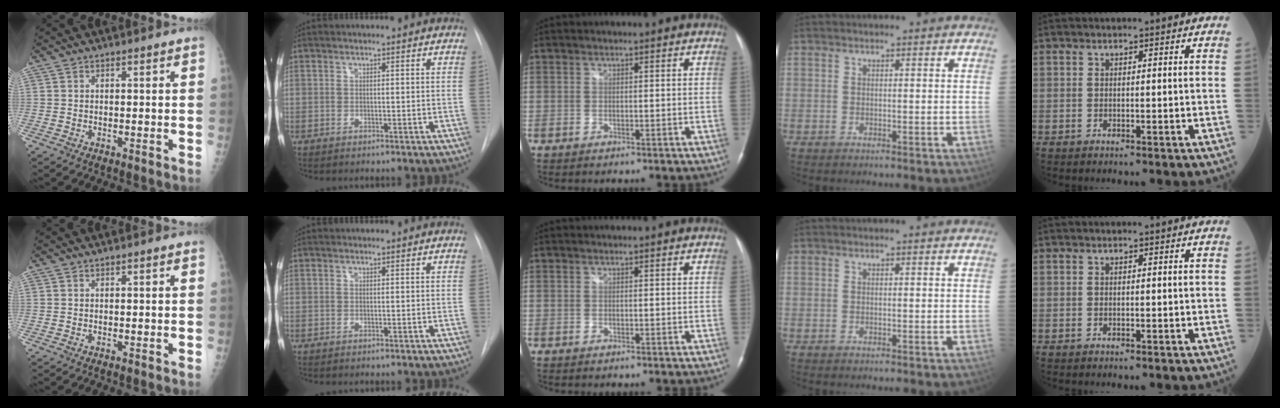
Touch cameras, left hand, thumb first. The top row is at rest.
{}